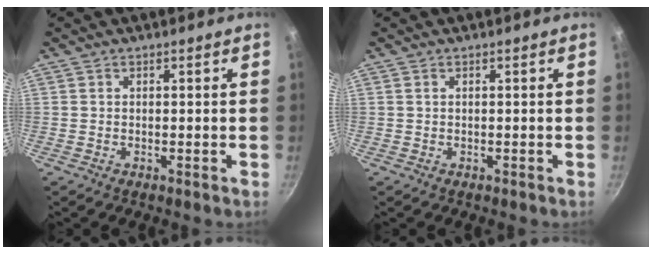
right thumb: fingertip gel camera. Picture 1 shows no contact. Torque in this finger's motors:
{"motor_torque": [-0.06, 0.34, 0.20, 0.37, 0.00]}